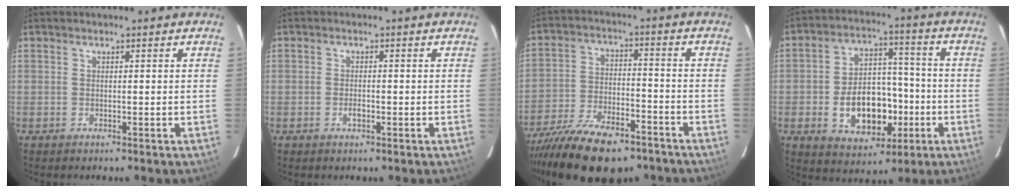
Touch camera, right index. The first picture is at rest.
{"total": 1.7, "force": [-0.8, 0.9, 1.3], "torque": [-0.026, 0.000, -0.013]}
{"total": 19.6, "force": [-14.6, 7.9, 10.5], "torque": [-0.216, -0.030, -0.232]}
{"total": 14.8, "force": [-4.3, 9.6, 10.3], "torque": [-0.196, 0.023, -0.048]}